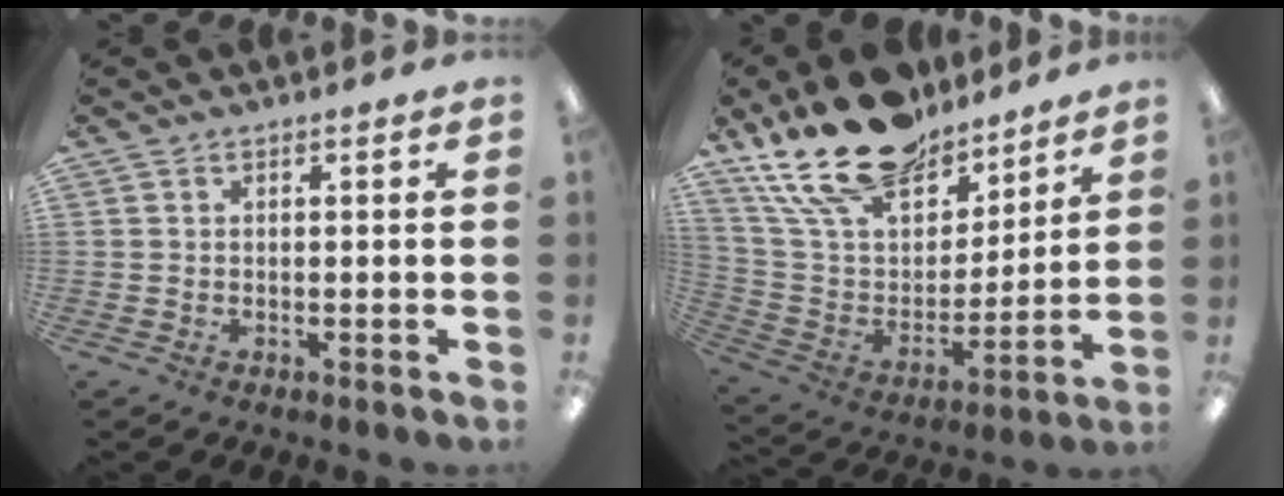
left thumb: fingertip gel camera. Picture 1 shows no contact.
{"total": 22.2, "force": [16.8, 10.7, 9.8], "torque": [-0.195, -0.099, 0.306]}